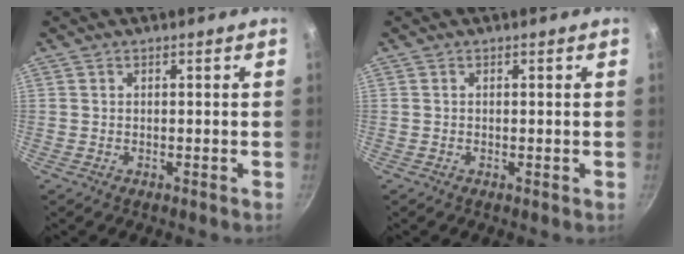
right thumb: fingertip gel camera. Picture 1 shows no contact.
{"total": 0.0}